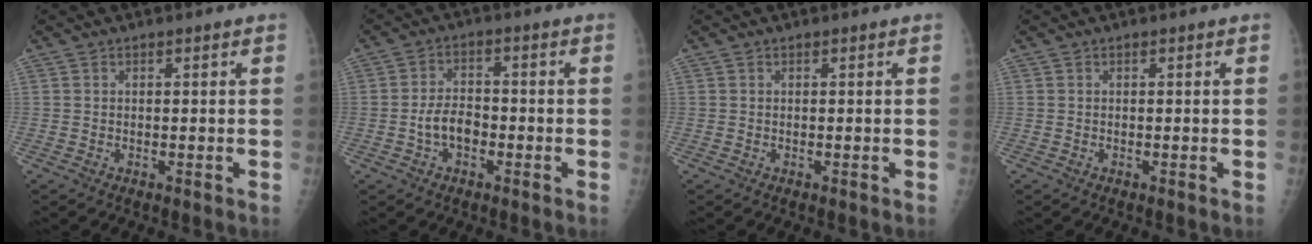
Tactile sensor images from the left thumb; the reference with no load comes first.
{"total": 5.3, "force": [-1.7, 3.4, 3.7], "torque": [-0.059, 0.021, -0.033]}
{"total": 0.0}
{"total": 0.0}